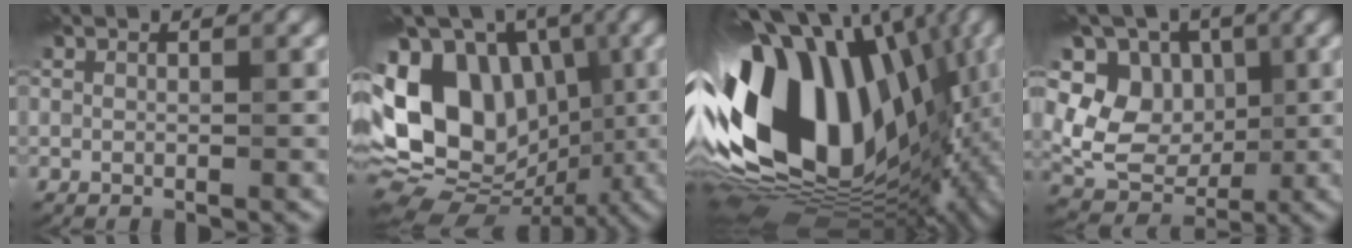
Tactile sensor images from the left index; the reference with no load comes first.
{"total": 14.8, "force": [0.3, 11.1, 9.8], "torque": [-0.181, 0.026, -0.006]}
{"total": 18.5, "force": [0.4, 12.3, 13.8], "torque": [-0.289, -0.006, 0.004]}
{"total": 6.8, "force": [1.0, 5.7, 3.6], "torque": [-0.062, -0.010, 0.010]}